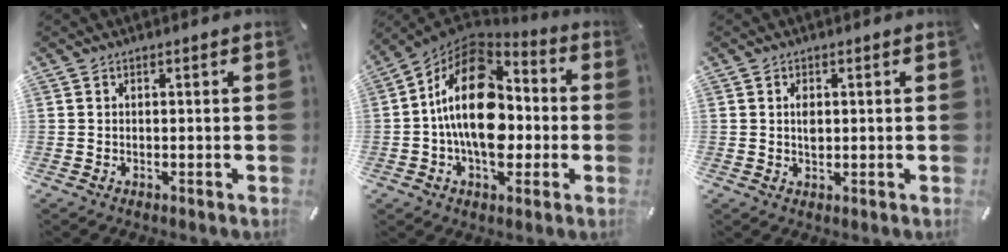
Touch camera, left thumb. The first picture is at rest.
{"total": 21.2, "force": [-0.7, 13.8, 16.1], "torque": [-0.283, 0.009, -0.013]}
{"total": 2.2, "force": [0.3, 1.4, 1.7], "torque": [-0.029, 0.000, 0.003]}